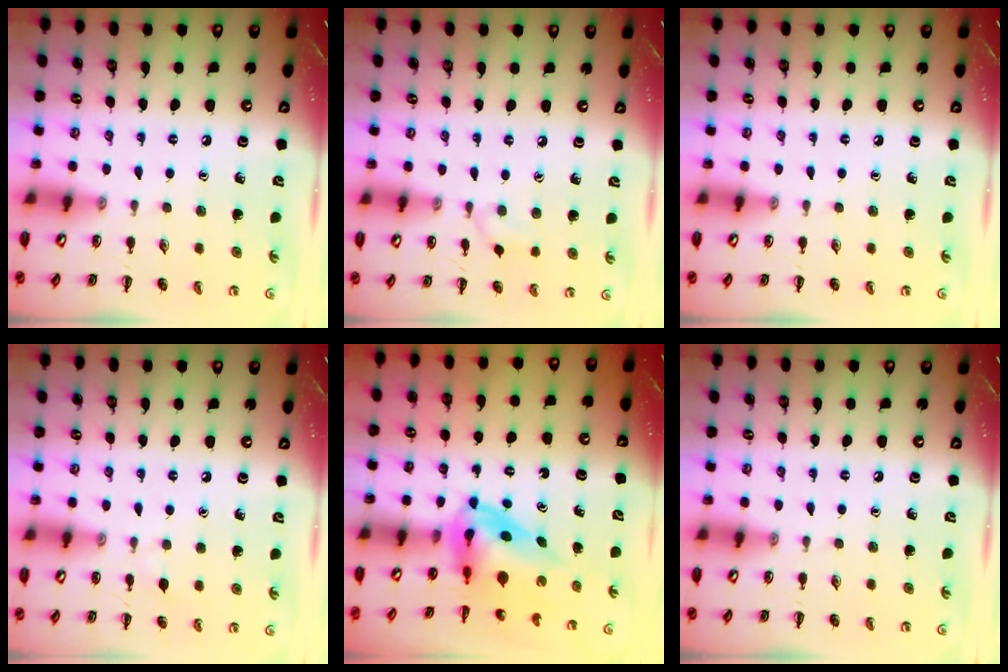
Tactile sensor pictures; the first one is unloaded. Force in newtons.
{"total": 5.4, "press": 5.0, "slide": 2.0}
{"total": 0.0}
{"total": 2.8, "press": 2.6, "slide": 0.8}
{"total": 3.8, "press": 3.7, "slide": 0.8}
{"total": 0.0}